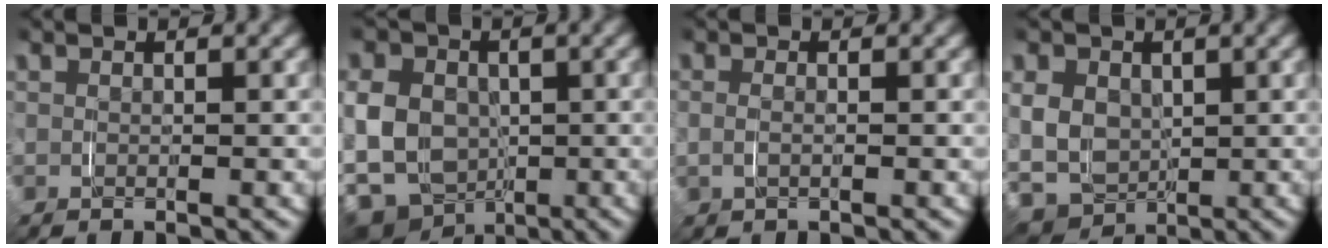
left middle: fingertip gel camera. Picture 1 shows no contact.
{"total": 14.7, "force": [-4.3, 13.4, 4.2], "torque": [-0.118, -0.061, -0.072]}
{"total": 0.7, "force": [-0.3, -0.5, -0.4], "torque": [0.011, -0.001, -0.006]}
{"total": 10.5, "force": [-1.2, 9.8, 3.5], "torque": [-0.088, -0.039, -0.020]}